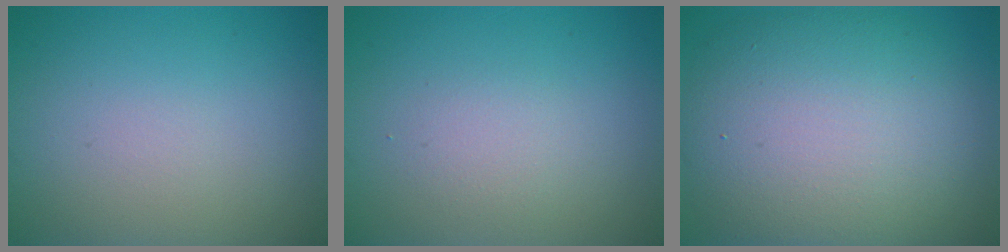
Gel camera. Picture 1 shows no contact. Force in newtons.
{"total": 1.5, "press": 1.5, "slide": 0.1}
{"total": 11.9, "press": 11.8, "slide": 0.5}